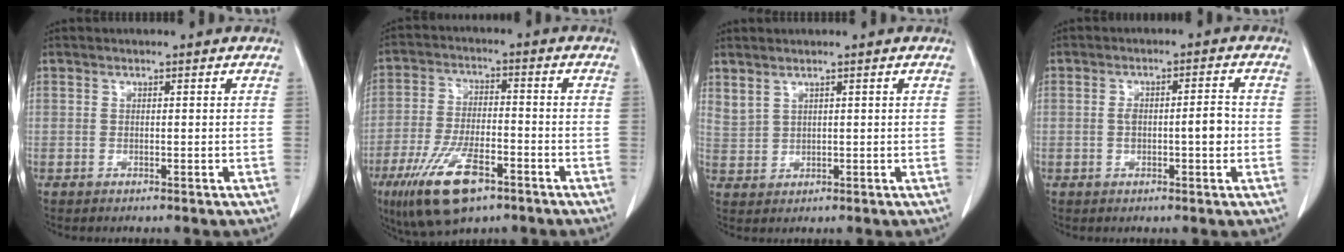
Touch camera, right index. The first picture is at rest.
{"total": 12.5, "force": [-7.2, 4.5, 9.2], "torque": [-0.184, -0.011, -0.122]}
{"total": 2.3, "force": [2.1, 0.7, 0.8], "torque": [-0.017, 0.004, 0.052]}
{"total": 4.8, "force": [-0.5, 1.1, 4.7], "torque": [-0.090, 0.017, -0.003]}